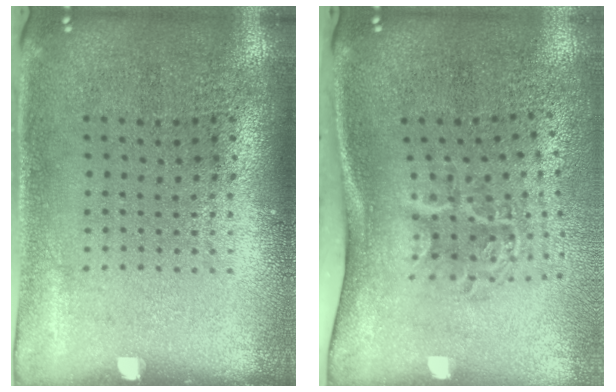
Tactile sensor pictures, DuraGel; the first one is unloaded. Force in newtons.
{"total": 2.0, "press": 1.3, "slide": 1.6}